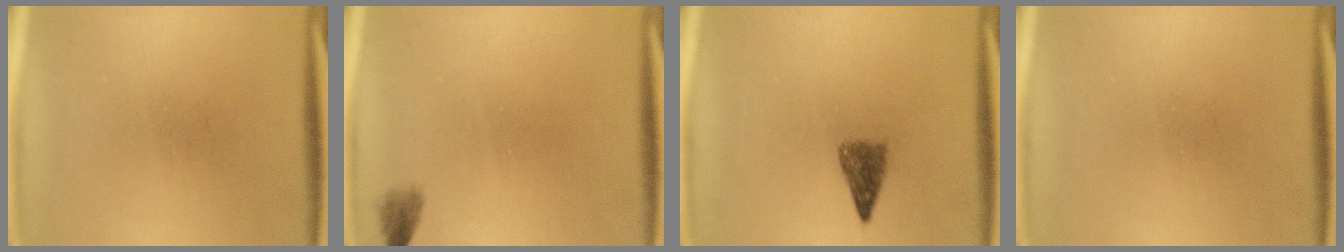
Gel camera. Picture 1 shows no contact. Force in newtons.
{"total": 1.3}
{"total": 2.9}
{"total": 0.0}